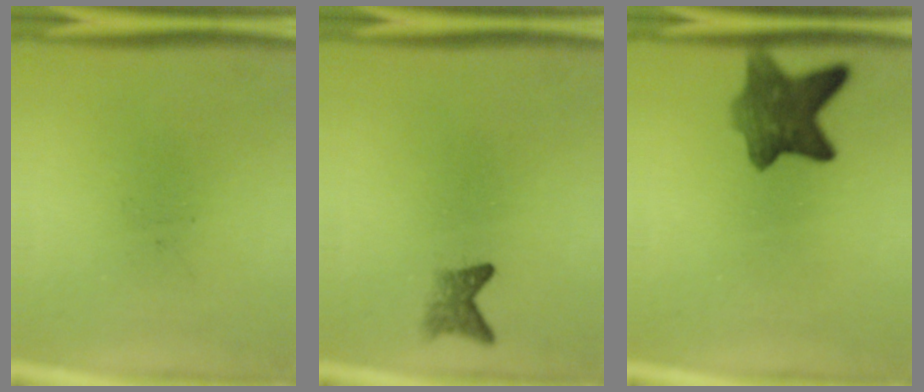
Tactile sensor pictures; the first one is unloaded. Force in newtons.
{"total": 2.4}
{"total": 7.4}